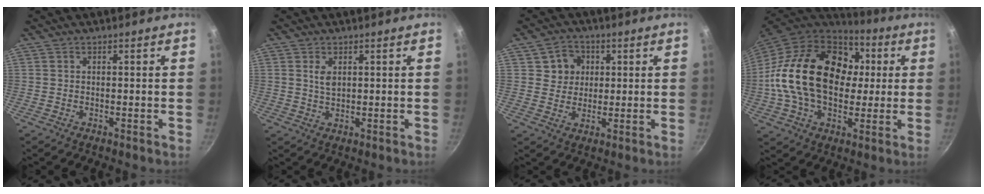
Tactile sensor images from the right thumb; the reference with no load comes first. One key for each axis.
{"total": 2.8, "fx": 1.0, "fy": 1.6, "fz": 2.1, "tx": -0.036, "ty": -0.007, "tz": 0.020}
{"total": 5.9, "fx": 1.7, "fy": 5.3, "fz": 1.9, "tx": 0.005, "ty": 0.001, "tz": 0.025}
{"total": 27.4, "fx": 2.8, "fy": 18.7, "fz": 19.8, "tx": -0.333, "ty": 0.033, "tz": 0.044}